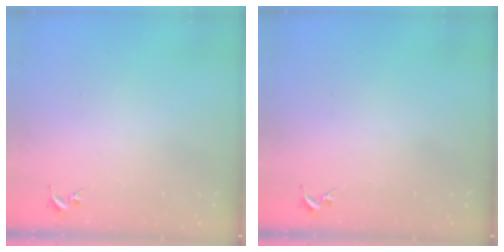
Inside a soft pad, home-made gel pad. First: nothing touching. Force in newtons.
{"total": 0.0}